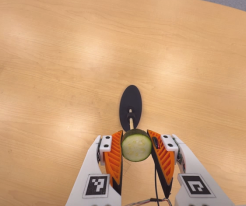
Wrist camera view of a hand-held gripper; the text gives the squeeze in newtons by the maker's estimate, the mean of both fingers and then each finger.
{"total": 11.7, "left": 10.8, "right": 12.5}